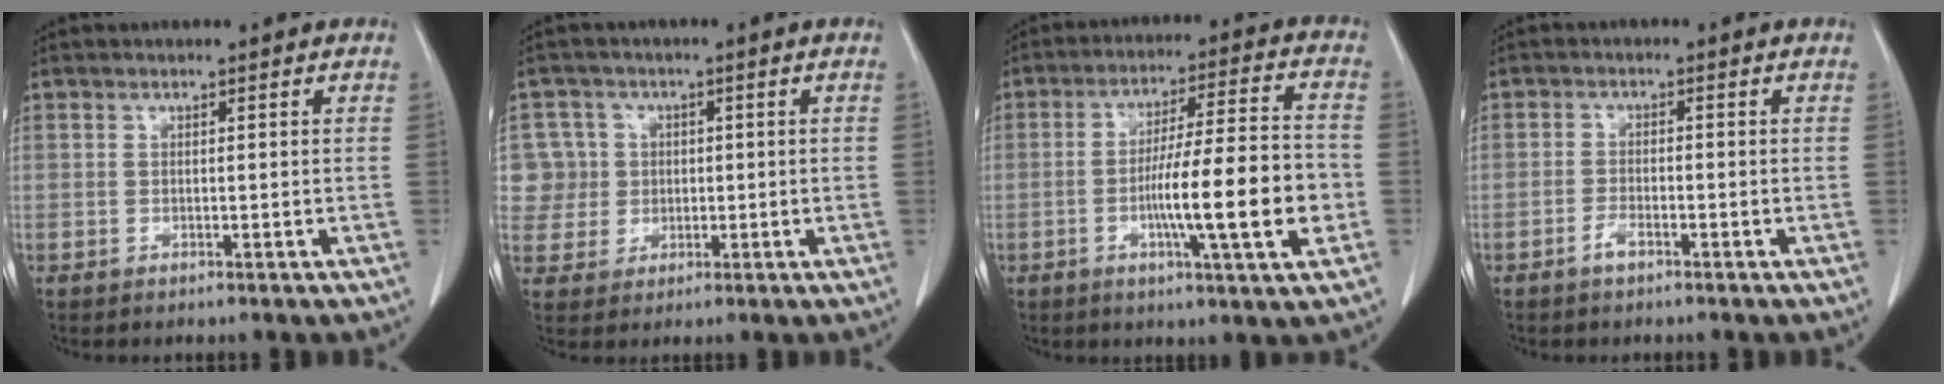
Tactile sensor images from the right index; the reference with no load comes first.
{"total": 7.2, "force": [1.2, 7.1, 0.1], "torque": [0.000, 0.027, 0.031]}
{"total": 14.5, "force": [-3.4, 0.6, 14.1], "torque": [-0.230, 0.002, -0.057]}
{"total": 2.0, "force": [-1.4, 0.6, 1.3], "torque": [-0.027, 0.001, -0.026]}